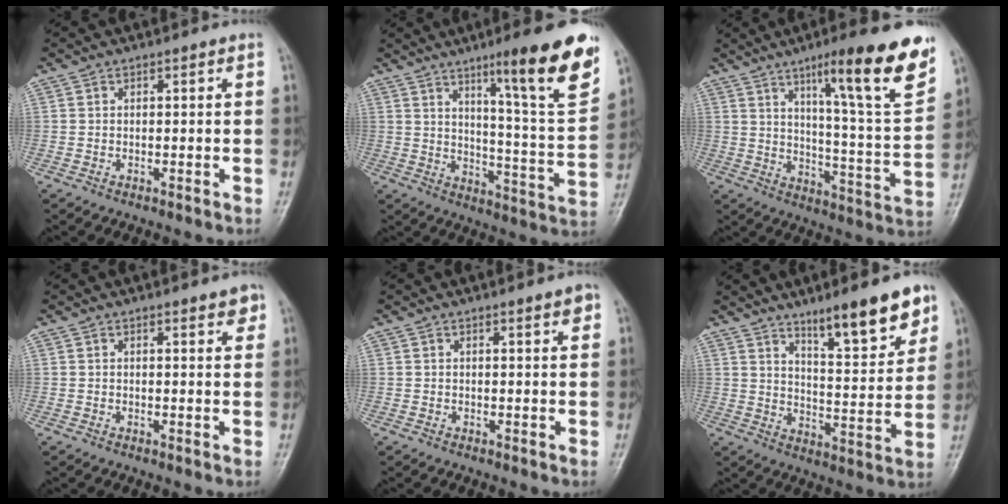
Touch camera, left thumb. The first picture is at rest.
{"total": 19.1, "force": [11.3, 1.9, 15.3], "torque": [-0.184, -0.065, 0.167]}
{"total": 20.8, "force": [12.0, 2.6, 16.7], "torque": [-0.211, -0.053, 0.180]}
{"total": 2.5, "force": [1.7, 0.7, 1.7], "torque": [-0.012, -0.007, 0.019]}
{"total": 1.9, "force": [1.2, 0.3, 1.4], "torque": [-0.018, -0.005, 0.014]}
{"total": 13.6, "force": [9.1, 2.9, 9.6], "torque": [-0.121, -0.058, 0.146]}